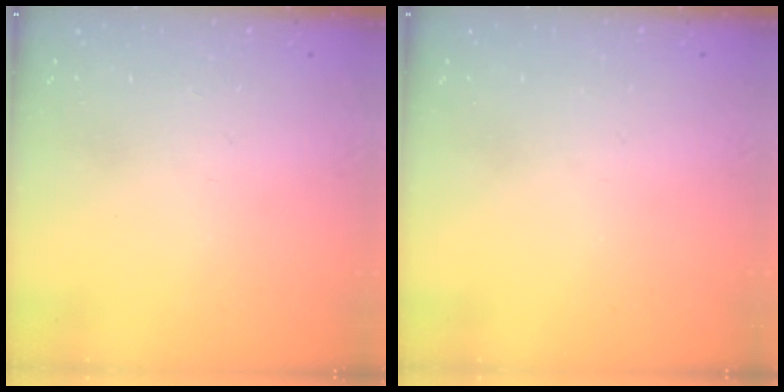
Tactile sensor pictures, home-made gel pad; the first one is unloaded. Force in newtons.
{"total": 0.0}